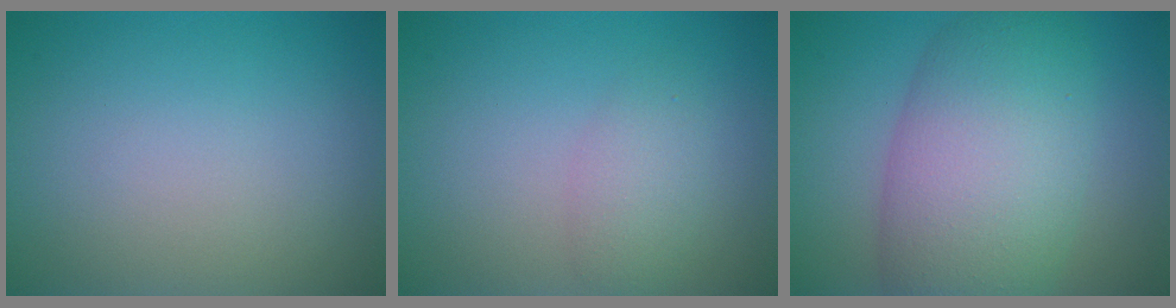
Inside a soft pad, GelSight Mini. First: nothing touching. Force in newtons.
{"total": 2.1, "press": 2.1, "slide": 0.0}
{"total": 10.1, "press": 10.1, "slide": 0.3}